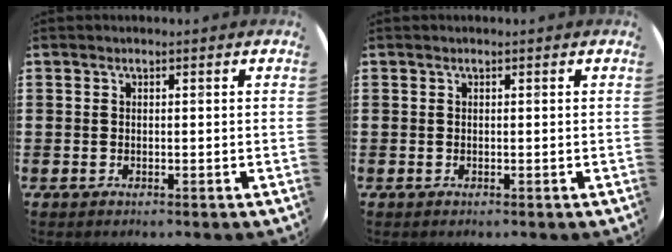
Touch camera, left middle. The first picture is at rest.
{"total": 0.0}